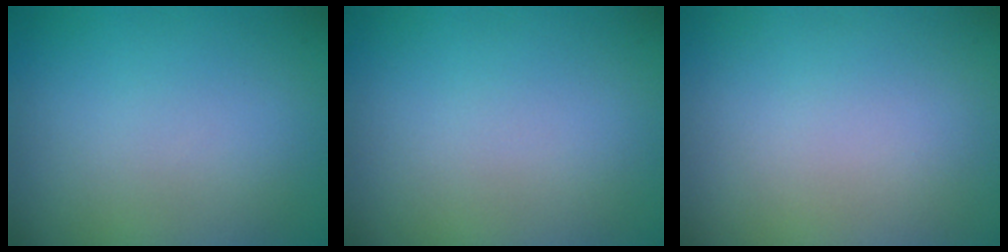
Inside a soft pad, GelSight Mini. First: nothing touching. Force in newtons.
{"total": 0.0}
{"total": 0.0}